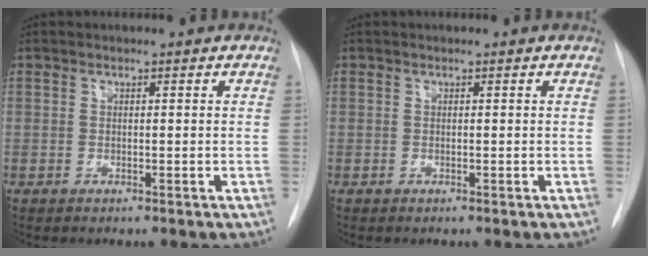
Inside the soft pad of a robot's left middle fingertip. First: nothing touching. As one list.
[{"total": 0.0}]